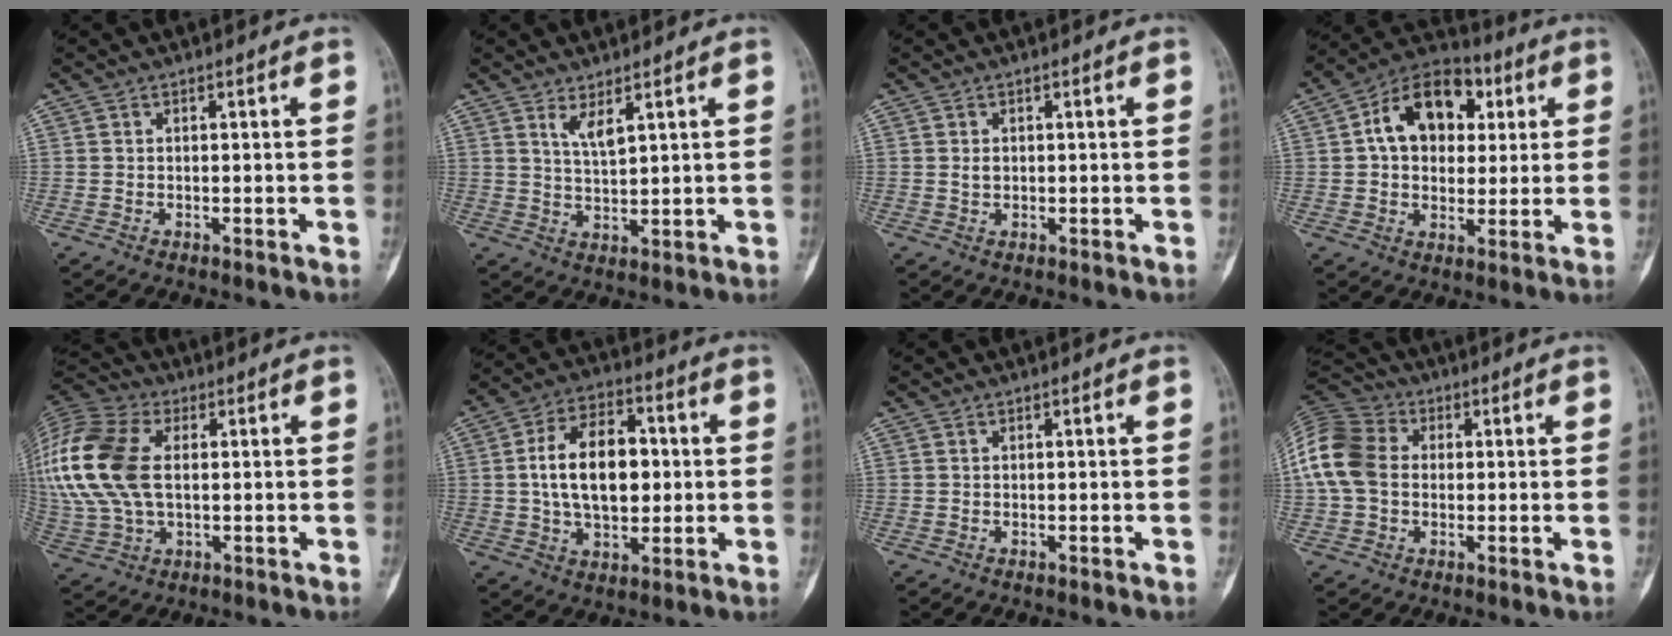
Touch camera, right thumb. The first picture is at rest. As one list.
[{"total": 3.9, "force": [2.4, 1.0, 2.9], "torque": [-0.052, -0.026, 0.050]}, {"total": 1.1, "force": [0.1, 0.8, 0.7], "torque": [-0.010, 0.000, 0.004]}, {"total": 15.2, "force": [3.8, 10.7, 10.2], "torque": [-0.122, 0.012, 0.053]}, {"total": 22.8, "force": [3.3, 14.2, 17.5], "torque": [-0.433, 0.014, 0.063]}, {"total": 15.3, "force": [1.1, 9.2, 12.2], "torque": [-0.180, 0.011, 0.015]}, {"total": 0.0}, {"total": 12.3, "force": [0.8, 9.4, 7.9], "torque": [-0.162, 0.028, 0.007]}]